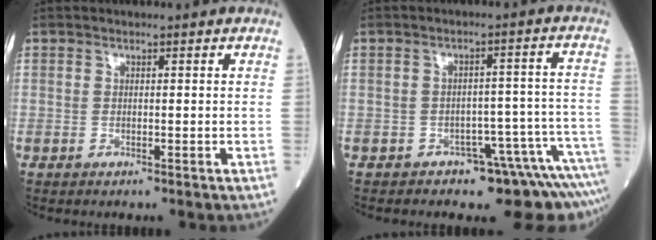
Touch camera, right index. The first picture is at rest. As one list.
[{"total": 7.6, "force": [-6.5, 2.7, 2.9], "torque": [-0.008, 0.037, -0.082]}]